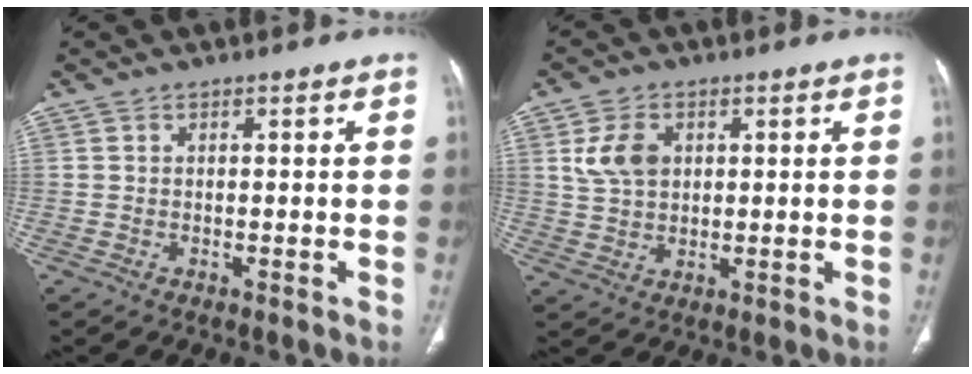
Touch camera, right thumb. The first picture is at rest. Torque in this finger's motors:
{"motor_torque": [-0.17, 0.10, 0.09, -0.09, 0.01]}